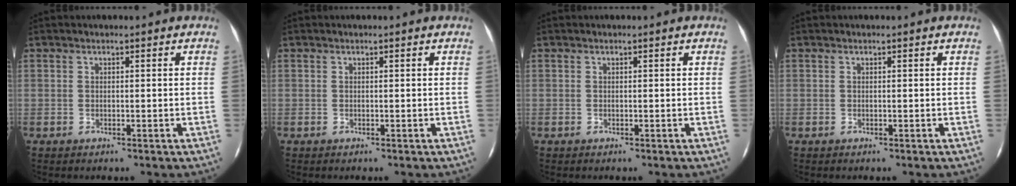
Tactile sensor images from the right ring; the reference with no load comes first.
{"total": 0.0}
{"total": 0.0}
{"total": 0.0}